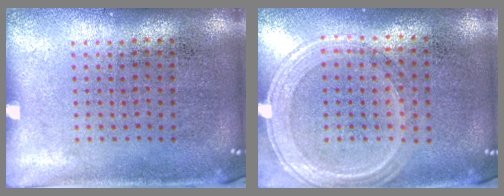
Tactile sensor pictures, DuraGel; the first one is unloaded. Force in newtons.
{"total": 1.2, "press": 1.2, "slide": 0.4}